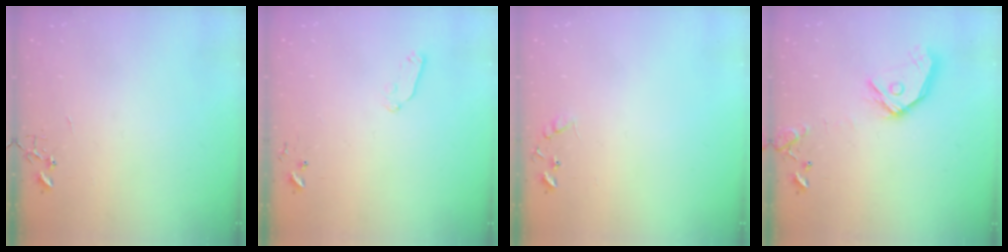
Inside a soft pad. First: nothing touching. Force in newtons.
{"total": 5.9, "press": 5.9, "slide": 0.8}
{"total": 8.9, "press": 8.9, "slide": 0.5}
{"total": 14.2, "press": 14.1, "slide": 2.1}